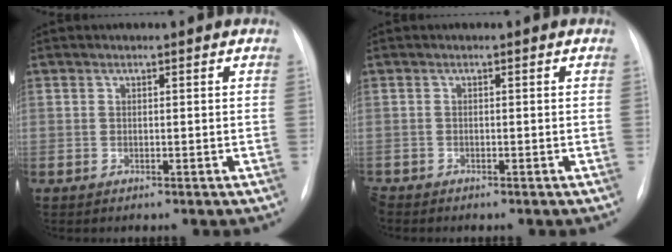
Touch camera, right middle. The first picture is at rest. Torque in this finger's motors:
{"motor_torque": [0.51, -0.58, 0.23, 0.08]}